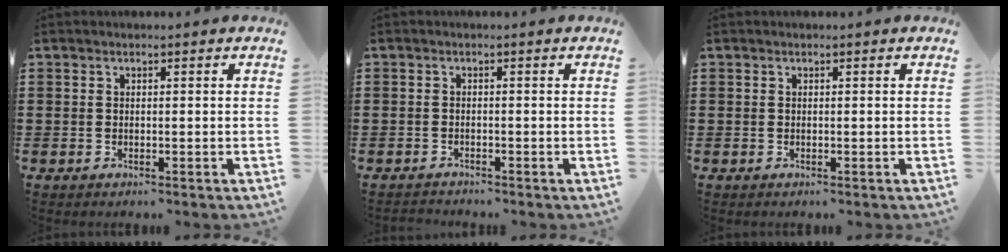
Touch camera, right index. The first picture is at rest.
{"total": 1.1, "force": [-1.1, 0.3, -0.2], "torque": [0.000, 0.006, -0.025]}
{"total": 0.0}